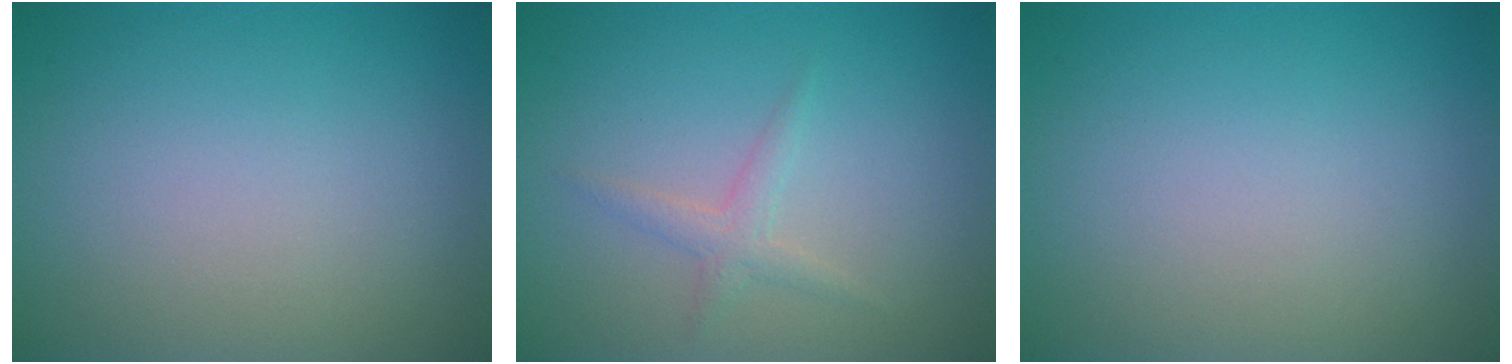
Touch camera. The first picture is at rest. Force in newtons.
{"total": 1.5, "press": 1.5, "slide": 0.0}
{"total": 0.0}